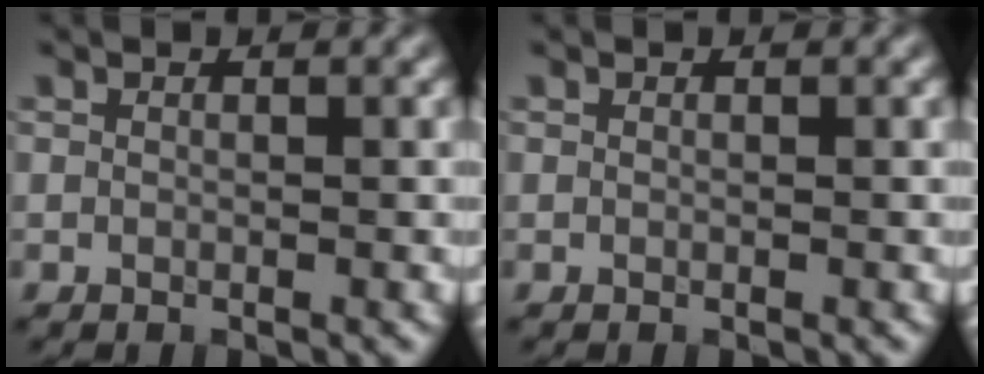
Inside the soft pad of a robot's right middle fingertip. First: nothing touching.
{"total": 0.0}